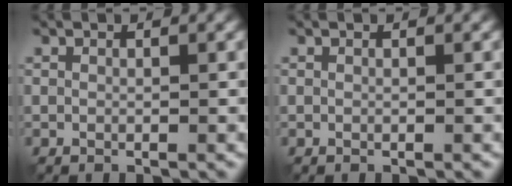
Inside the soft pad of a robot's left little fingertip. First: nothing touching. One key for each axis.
{"total": 0.0}